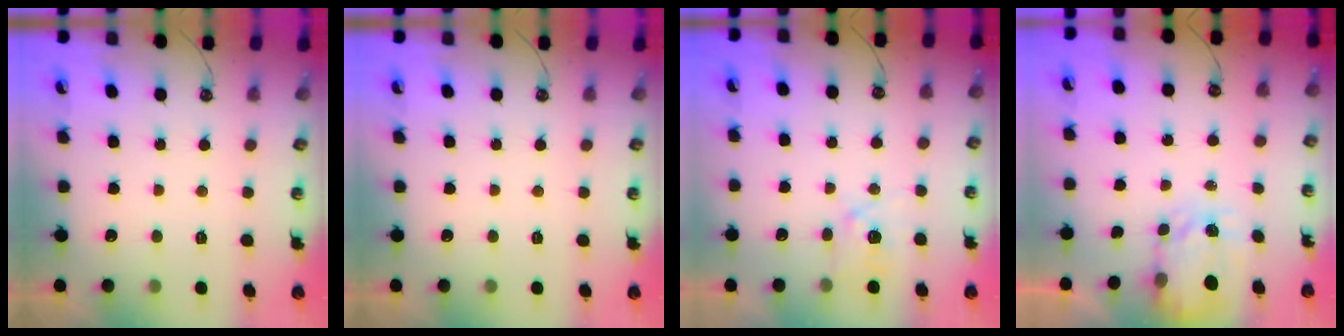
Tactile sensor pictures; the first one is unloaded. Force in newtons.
{"total": 0.0}
{"total": 5.4, "press": 5.4, "slide": 0.5}
{"total": 3.7, "press": 3.7, "slide": 0.4}